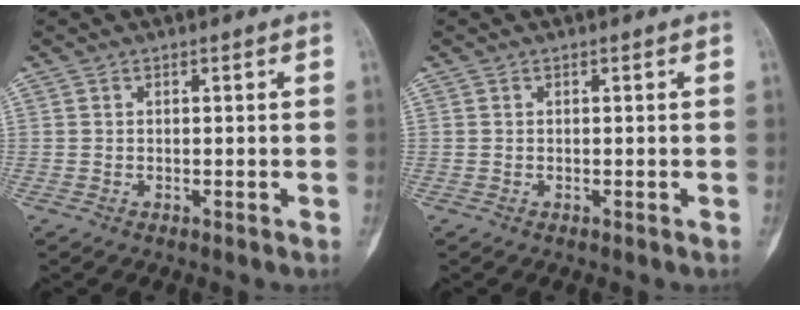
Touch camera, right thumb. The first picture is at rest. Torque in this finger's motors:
{"motor_torque": [-0.04, 0.04, -0.04, -0.01, -0.04]}